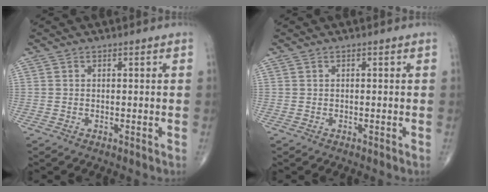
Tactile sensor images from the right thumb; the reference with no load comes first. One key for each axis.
{"total": 0.0}